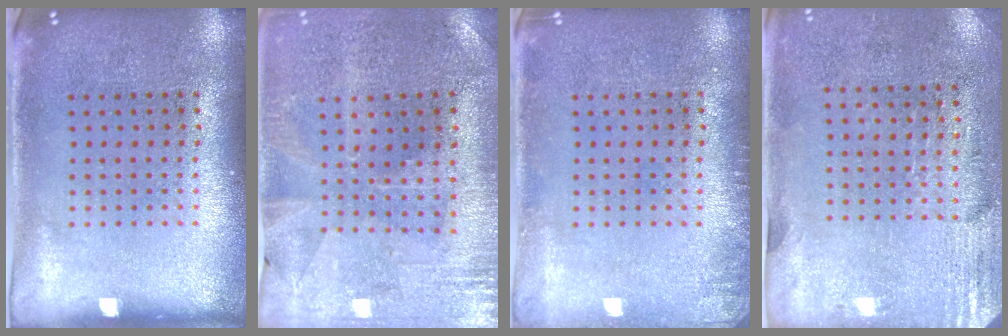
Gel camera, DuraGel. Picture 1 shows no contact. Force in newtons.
{"total": 0.5, "press": 0.5, "slide": 0.3}
{"total": 1.1, "press": 1.1, "slide": 0.2}
{"total": 2.8, "press": 2.5, "slide": 1.4}